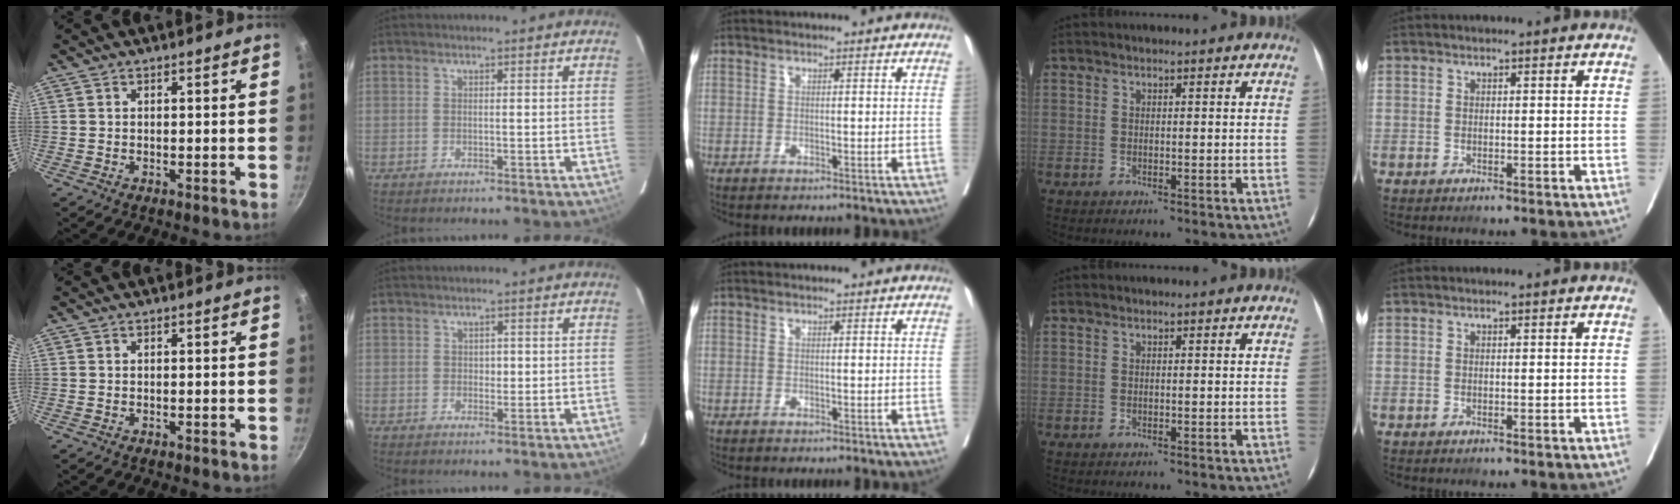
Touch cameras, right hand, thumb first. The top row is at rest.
{"index": {"total": 1.2, "force": [0.1, 0.9, 0.8], "torque": [-0.009, 0.001, 0.001]}}